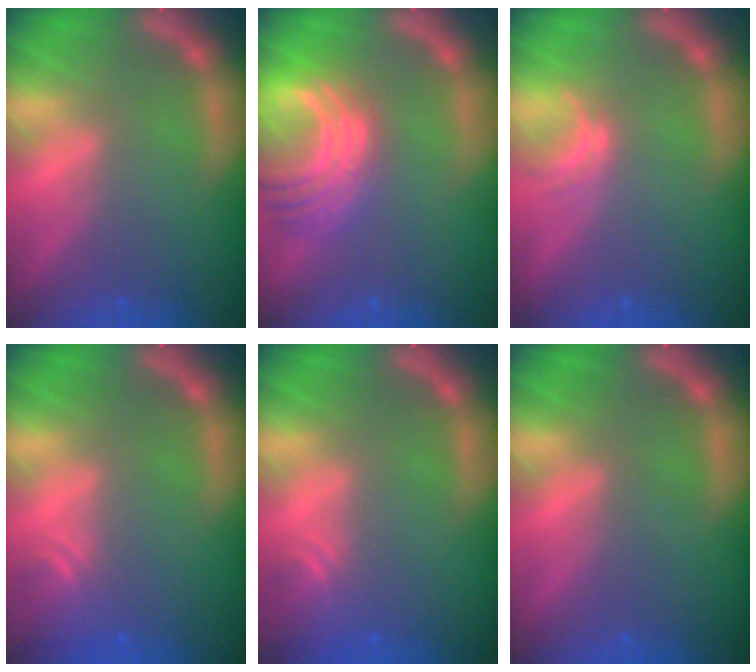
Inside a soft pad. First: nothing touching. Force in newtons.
{"total": 8.5}
{"total": 1.5}
{"total": 2.4}
{"total": 2.4}
{"total": 0.0}